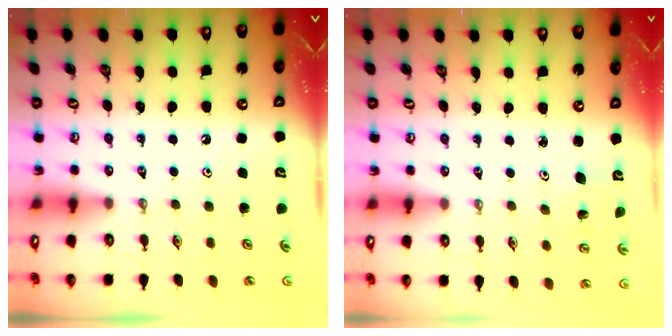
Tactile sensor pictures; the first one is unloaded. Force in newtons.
{"total": 2.3, "press": 2.3, "slide": 0.3}